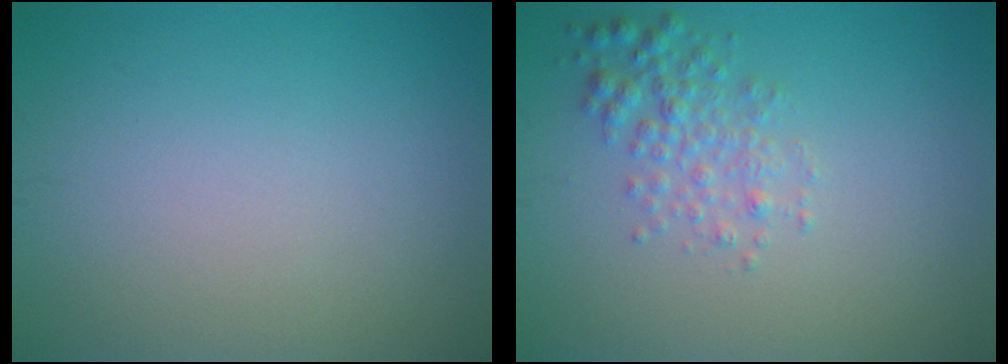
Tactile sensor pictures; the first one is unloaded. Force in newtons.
{"total": 2.4, "press": 2.4, "slide": 0.1}